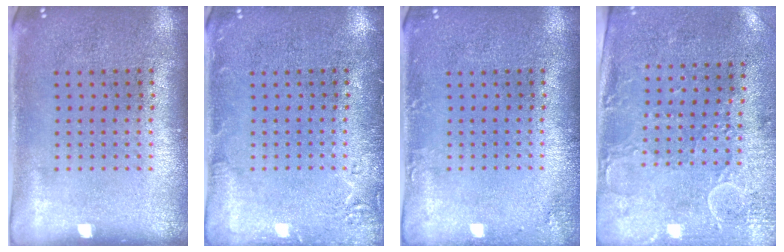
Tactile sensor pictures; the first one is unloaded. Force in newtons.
{"total": 2.0, "press": 2.0, "slide": 0.4}
{"total": 1.3, "press": 1.3, "slide": 0.0}
{"total": 2.9, "press": 2.4, "slide": 1.7}